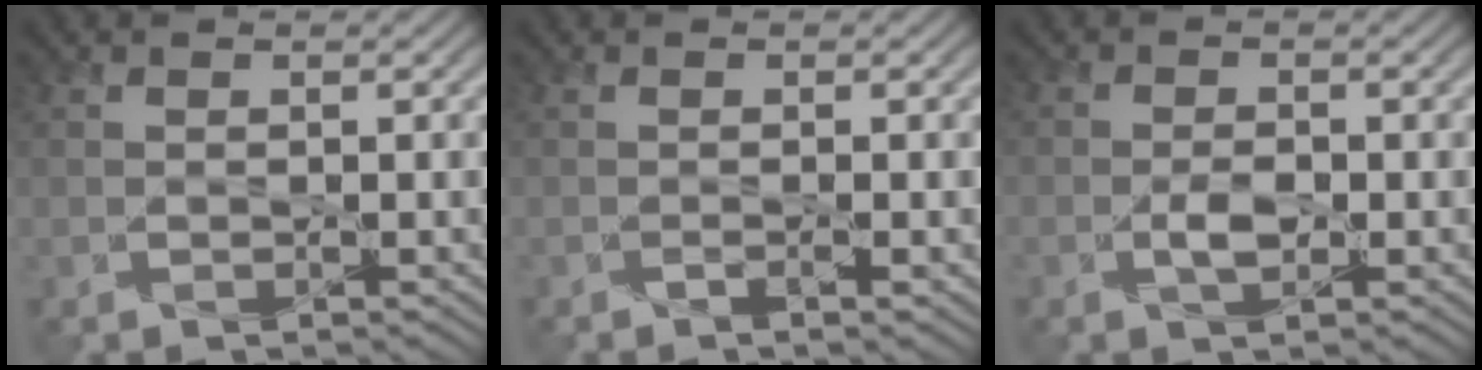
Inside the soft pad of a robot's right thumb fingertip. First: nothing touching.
{"total": 0.7, "force": [-0.4, -0.4, 0.3], "torque": [0.000, 0.003, -0.009]}
{"total": 2.1, "force": [-0.8, 0.9, 1.7], "torque": [-0.028, 0.003, -0.018]}